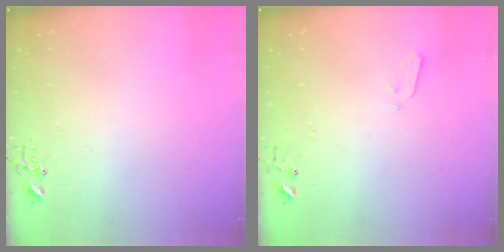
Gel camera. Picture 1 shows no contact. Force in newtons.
{"total": 1.9, "press": 1.9, "slide": 0.4}